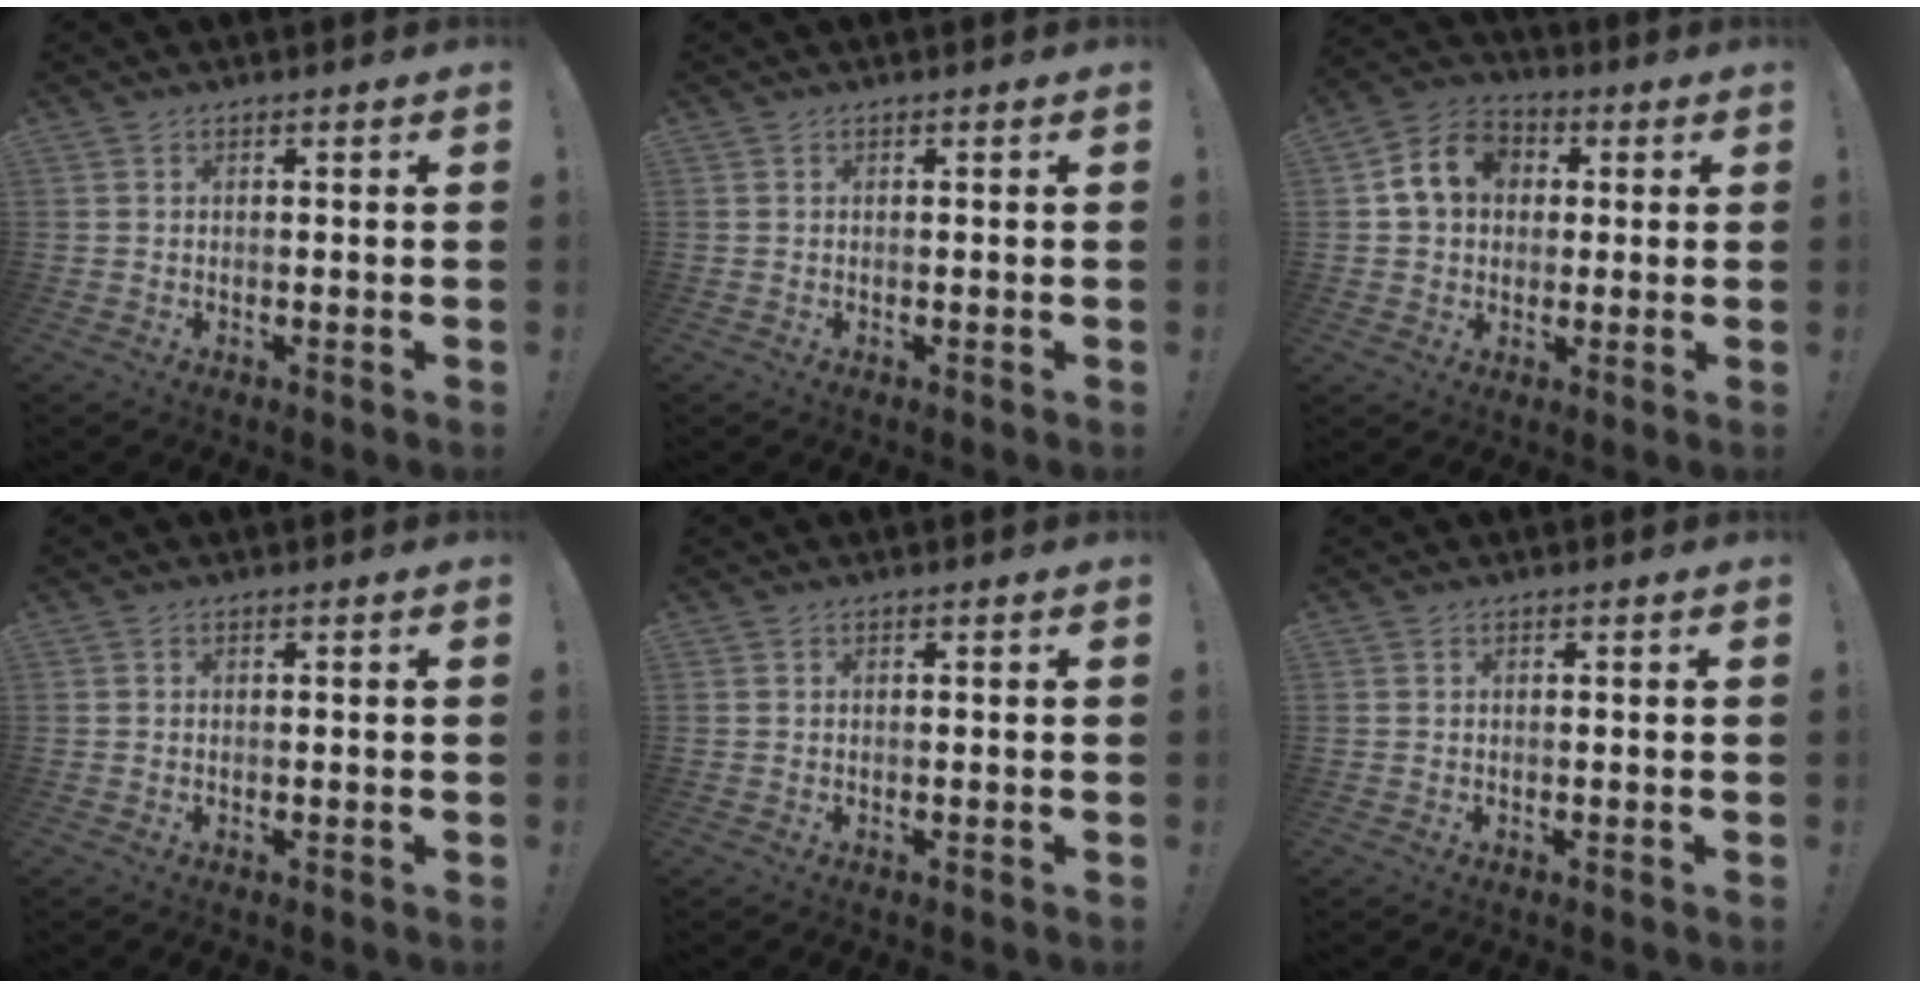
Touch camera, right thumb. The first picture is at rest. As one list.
[{"total": 0.0}, {"total": 11.8, "force": [3.1, 9.8, 5.9], "torque": [-0.086, 0.006, 0.065]}, {"total": 0.0}, {"total": 0.0}, {"total": 0.0}]